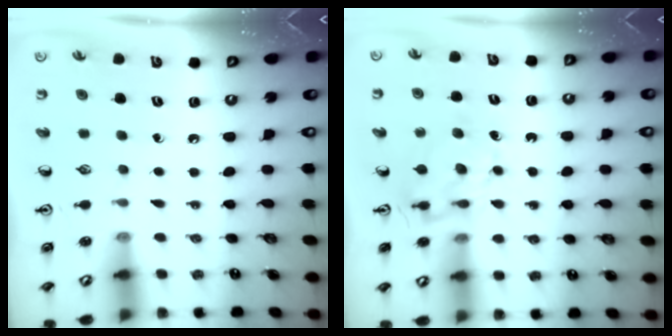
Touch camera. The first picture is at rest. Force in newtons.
{"total": 6.4, "press": 6.4, "slide": 0.6}